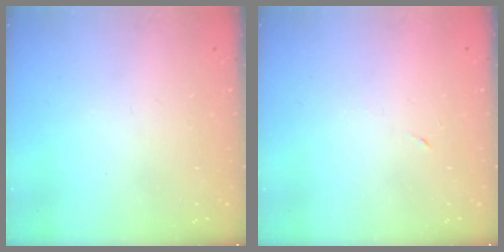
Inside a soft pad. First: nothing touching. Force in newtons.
{"total": 3.1, "press": 2.9, "slide": 1.1}